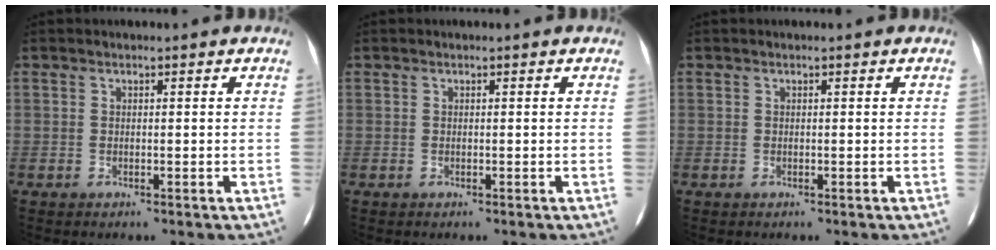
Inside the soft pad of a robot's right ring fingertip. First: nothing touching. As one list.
[{"total": 0.0}, {"total": 0.0}]